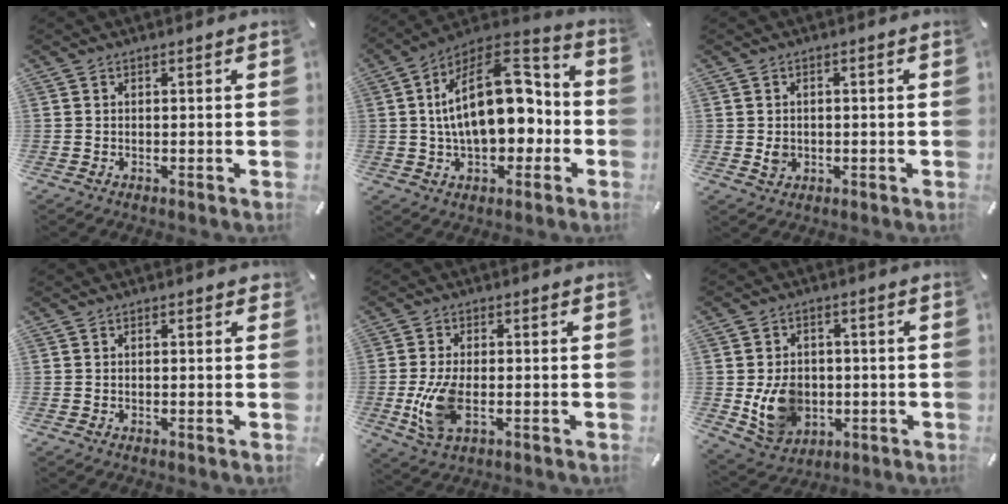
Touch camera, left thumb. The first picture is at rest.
{"total": 21.0, "force": [1.2, 12.7, 16.7], "torque": [-0.265, -0.006, 0.019]}
{"total": 2.4, "force": [-0.3, 2.0, 1.3], "torque": [-0.016, 0.000, -0.007]}
{"total": 0.6, "force": [0.1, 0.3, 0.4], "torque": [0.000, -0.001, -0.001]}
{"total": 9.7, "force": [-1.8, 4.8, 8.2], "torque": [-0.182, -0.012, -0.030]}
{"total": 10.7, "force": [-1.6, 9.0, 5.7], "torque": [-0.108, 0.007, -0.027]}